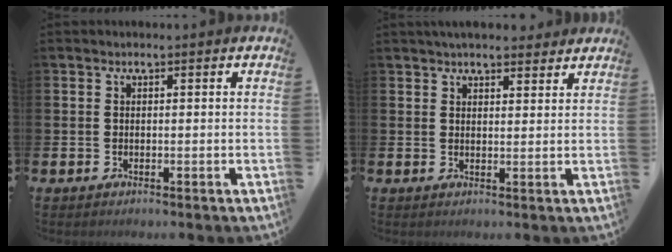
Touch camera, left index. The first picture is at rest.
{"total": 3.7, "force": [3.6, 0.8, 0.6], "torque": [-0.007, -0.015, 0.065]}